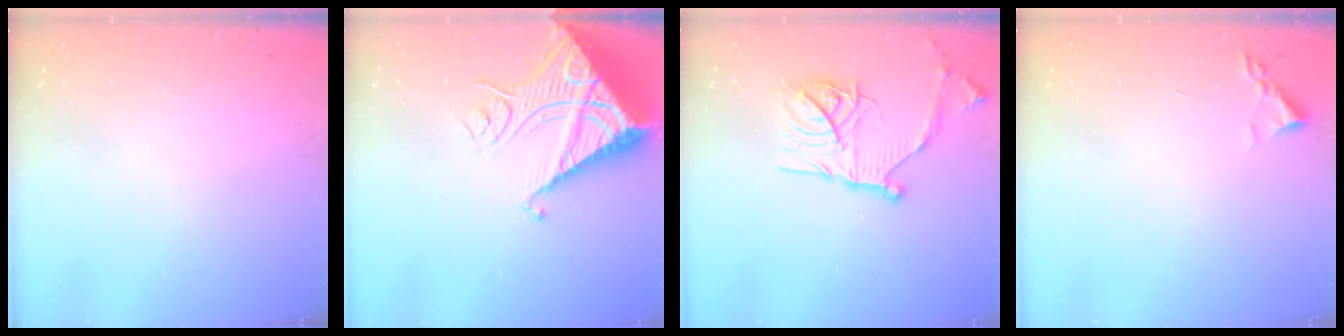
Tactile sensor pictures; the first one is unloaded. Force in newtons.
{"total": 13.7, "press": 13.7, "slide": 1.3}
{"total": 19.5, "press": 19.4, "slide": 1.7}
{"total": 1.8, "press": 1.8, "slide": 0.3}